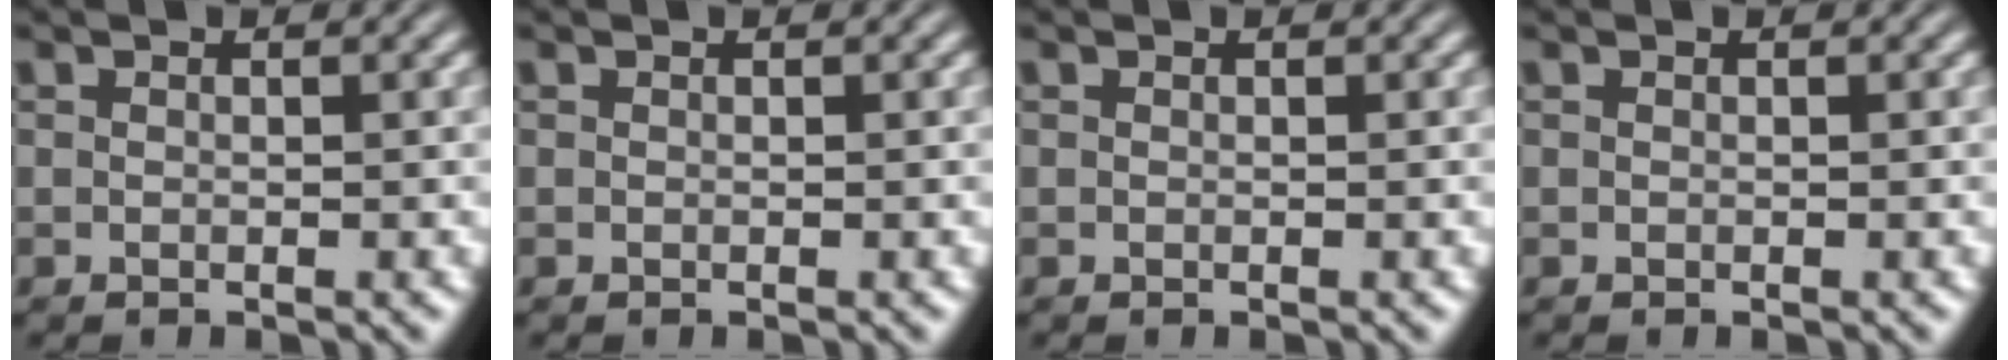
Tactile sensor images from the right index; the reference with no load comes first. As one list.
[{"total": 0.0}, {"total": 0.0}, {"total": 0.0}]